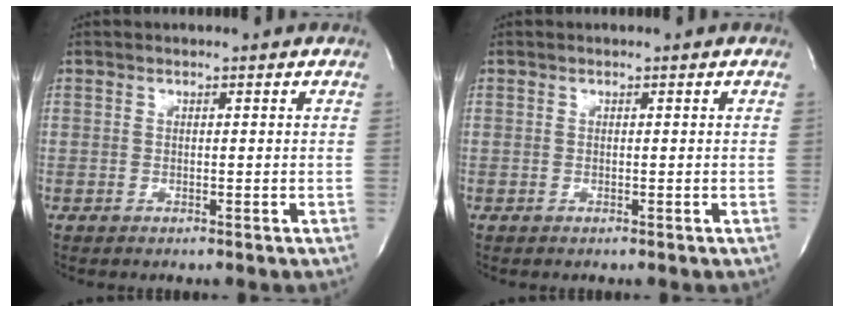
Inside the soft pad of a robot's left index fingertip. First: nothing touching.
{"total": 0.0}